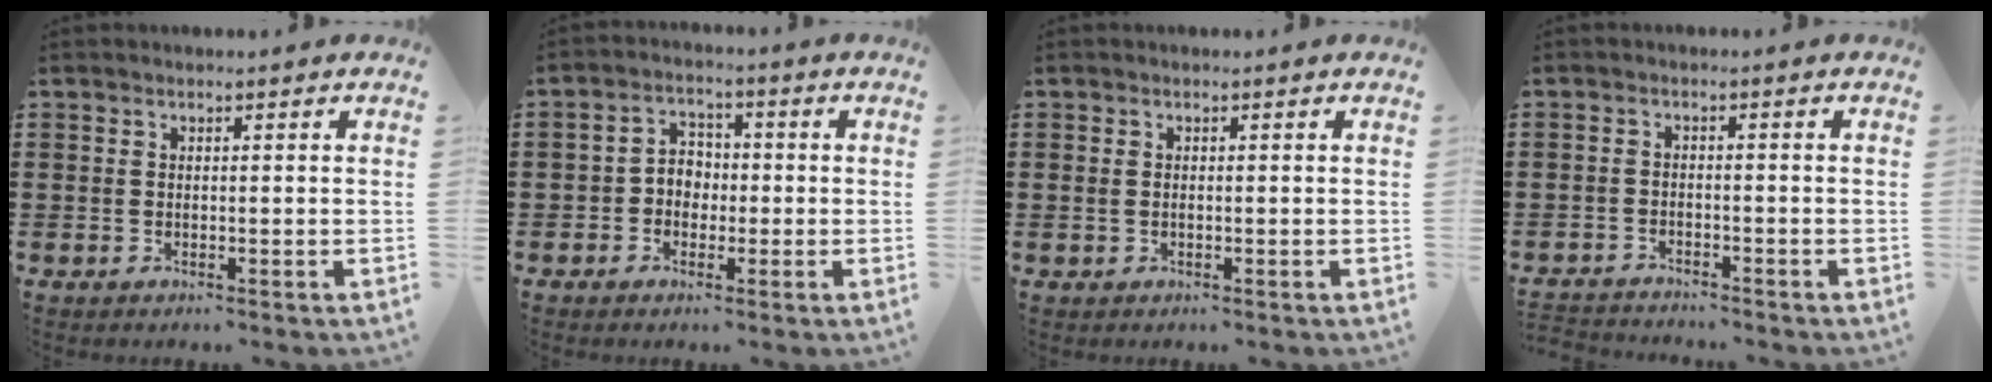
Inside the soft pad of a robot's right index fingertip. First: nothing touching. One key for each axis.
{"total": 3.3, "fx": -1.1, "fy": 2.7, "fz": 1.5, "tx": -0.037, "ty": 0.010, "tz": -0.025}
{"total": 0.7, "fx": 0.1, "fy": 0.4, "fz": 0.5, "tx": -0.011, "ty": 0.003, "tz": 0.001}
{"total": 1.9, "fx": -1.9, "fy": 0.1, "fz": -0.2, "tx": -0.003, "ty": 0.000, "tz": -0.043}